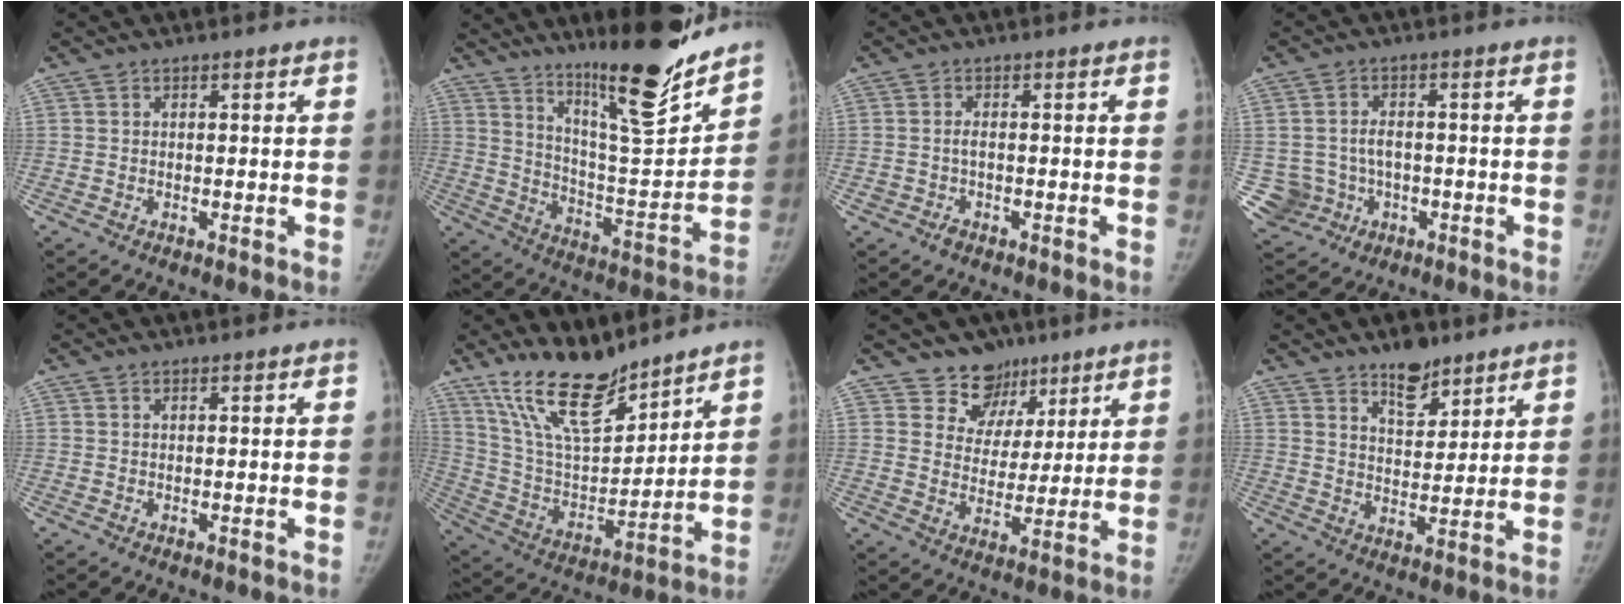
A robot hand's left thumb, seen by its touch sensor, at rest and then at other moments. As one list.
[{"total": 20.2, "force": [15.7, 2.9, 12.4], "torque": [-0.156, -0.115, 0.260]}, {"total": 1.5, "force": [-0.6, 1.0, 0.9], "torque": [-0.015, 0.006, -0.010]}, {"total": 7.4, "force": [-1.3, 7.0, 2.1], "torque": [-0.035, 0.021, -0.007]}, {"total": 0.6, "force": [0.5, 0.2, 0.3], "torque": [-0.008, -0.001, 0.011]}, {"total": 17.4, "force": [13.9, 5.5, 8.8], "torque": [-0.126, -0.080, 0.268]}, {"total": 8.8, "force": [6.2, 6.3, 0.4], "torque": [0.040, -0.042, 0.106]}, {"total": 8.0, "force": [6.0, 3.6, 3.9], "torque": [-0.033, -0.044, 0.101]}]